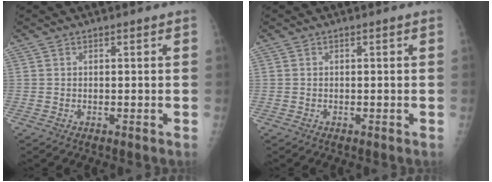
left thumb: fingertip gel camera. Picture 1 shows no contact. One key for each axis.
{"total": 0.0}